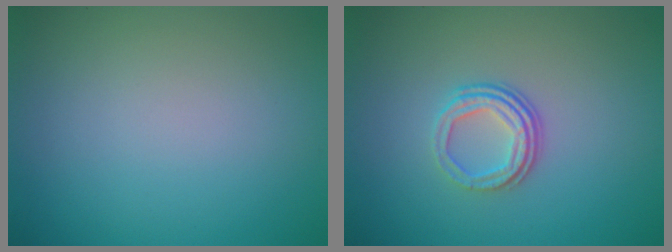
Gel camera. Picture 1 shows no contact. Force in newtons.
{"total": 3.1, "press": 2.2, "slide": 2.2}